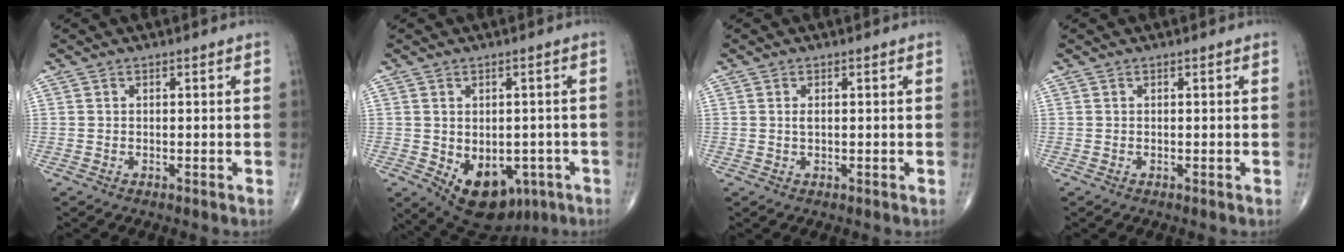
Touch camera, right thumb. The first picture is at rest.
{"total": 12.6, "force": [-4.7, 8.3, 8.2], "torque": [-0.089, 0.005, -0.049]}
{"total": 1.0, "force": [0.2, 0.5, 0.8], "torque": [-0.017, 0.002, 0.004]}
{"total": 0.0}